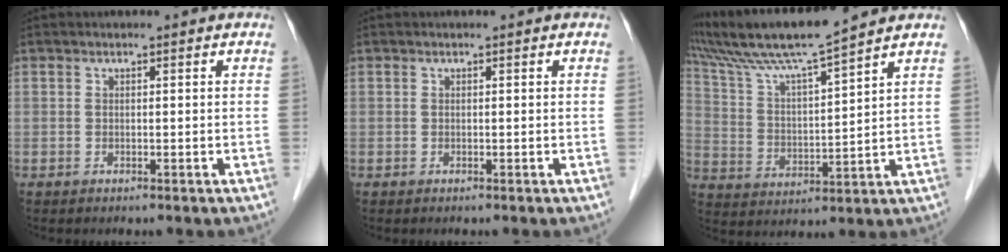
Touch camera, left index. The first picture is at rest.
{"total": 0.0}
{"total": 12.4, "force": [10.8, -1.5, 5.8], "torque": [-0.119, 0.013, 0.198]}